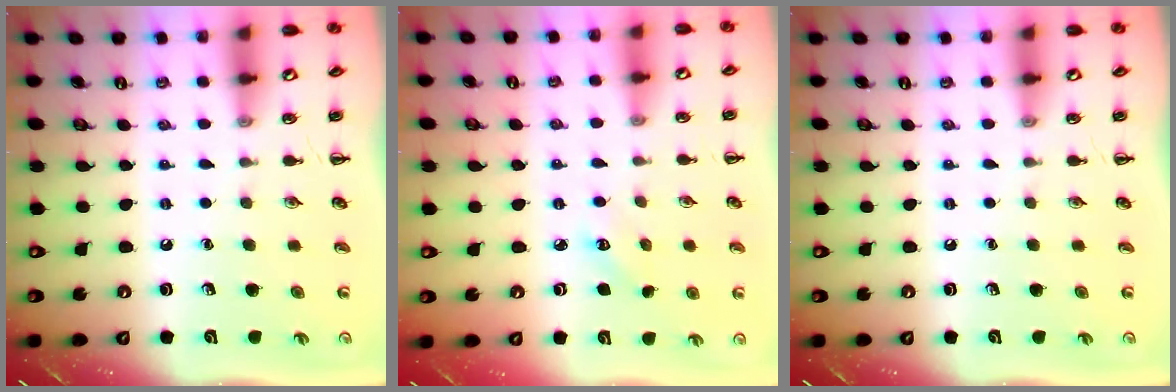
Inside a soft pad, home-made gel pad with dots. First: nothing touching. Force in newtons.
{"total": 2.3, "press": 2.2, "slide": 0.6}
{"total": 0.0}